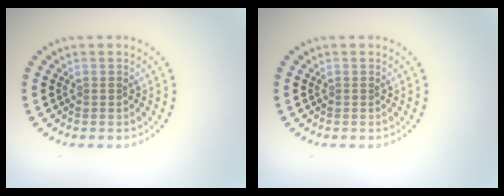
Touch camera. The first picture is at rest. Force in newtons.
{"total": 0.0}